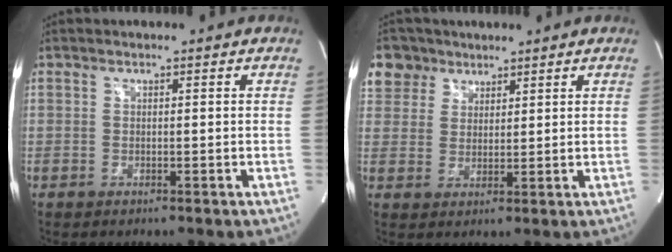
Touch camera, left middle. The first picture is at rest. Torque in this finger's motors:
{"motor_torque": [0.28, -0.19, 0.12, 0.06]}